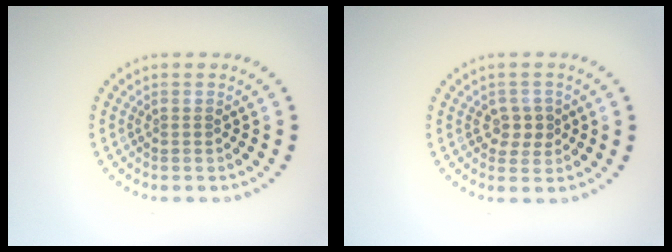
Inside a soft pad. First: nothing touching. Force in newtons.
{"total": 2.0, "press": 1.9, "slide": 0.7}